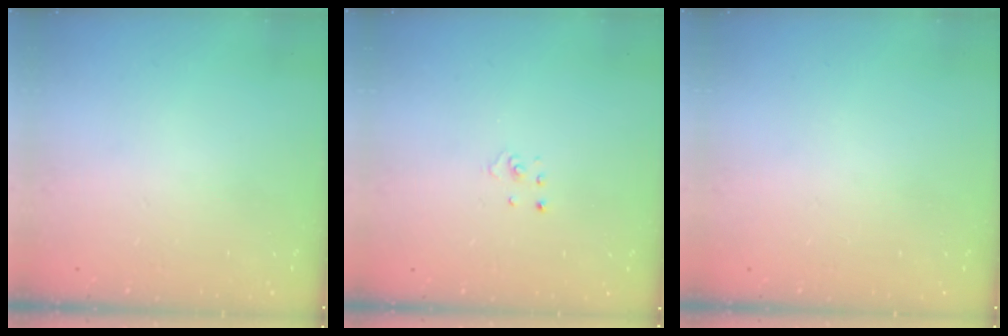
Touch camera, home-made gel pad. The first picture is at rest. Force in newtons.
{"total": 1.1, "press": 1.1, "slide": 0.1}
{"total": 0.0}